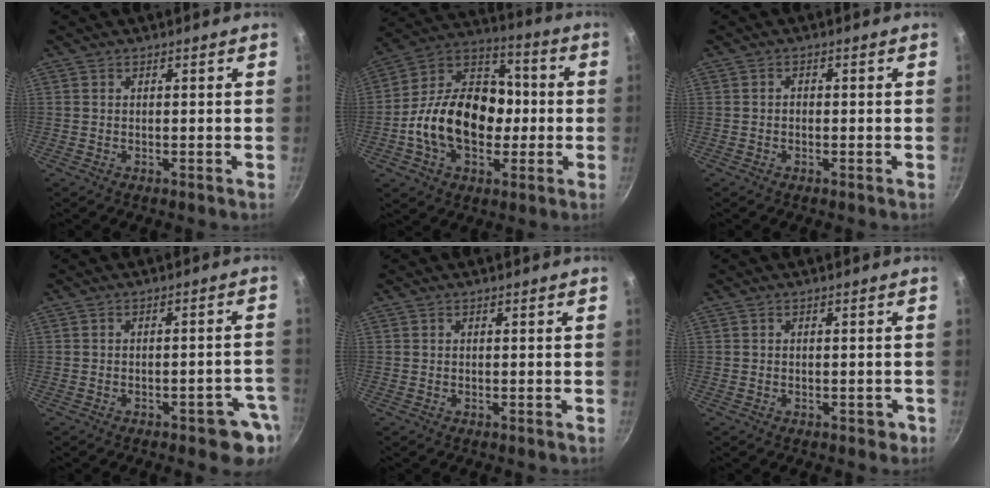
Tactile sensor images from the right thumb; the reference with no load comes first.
{"total": 20.9, "force": [-2.6, 14.6, 14.7], "torque": [-0.214, 0.045, -0.060]}
{"total": 0.9, "force": [-0.3, 0.7, 0.5], "torque": [-0.008, 0.004, -0.006]}
{"total": 6.1, "force": [-3.0, 2.6, 4.5], "torque": [-0.021, 0.030, -0.030]}
{"total": 0.0}
{"total": 1.6, "force": [-0.7, 1.2, 0.9], "torque": [-0.001, 0.012, -0.001]}